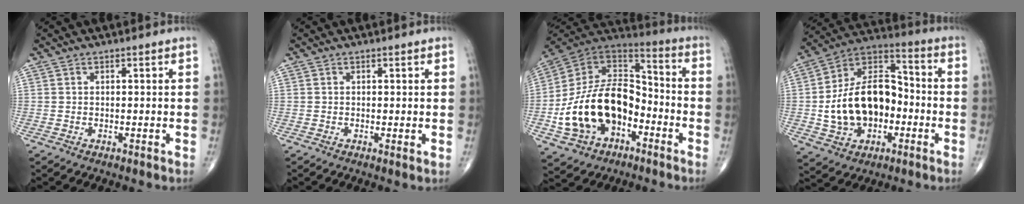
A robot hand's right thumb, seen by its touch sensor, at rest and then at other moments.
{"total": 0.6, "force": [0.0, 0.2, 0.6], "torque": [-0.013, -0.004, -0.004]}
{"total": 21.8, "force": [-6.5, 14.7, 14.8], "torque": [-0.238, 0.065, -0.111]}
{"total": 19.3, "force": [-2.8, 13.0, 14.0], "torque": [-0.214, 0.040, -0.046]}